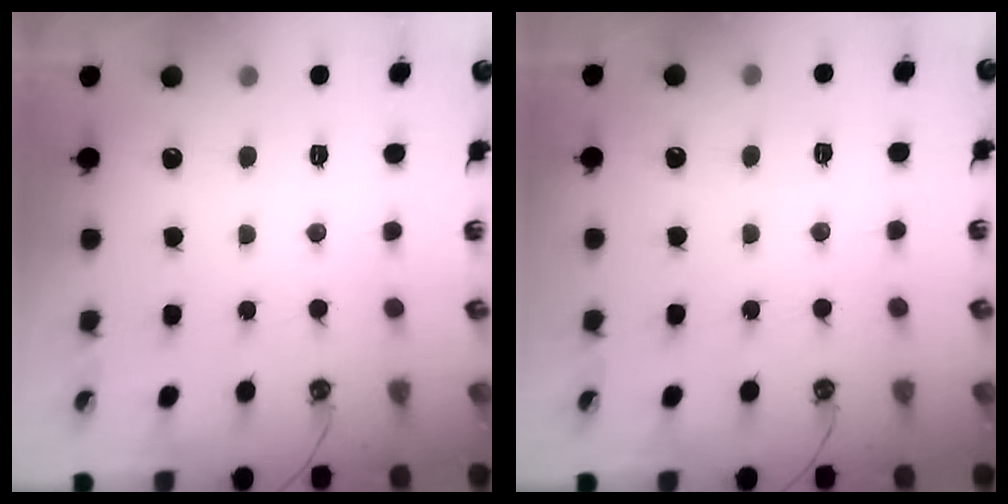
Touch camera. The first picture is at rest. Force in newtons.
{"total": 2.8, "press": 2.8, "slide": 0.3}